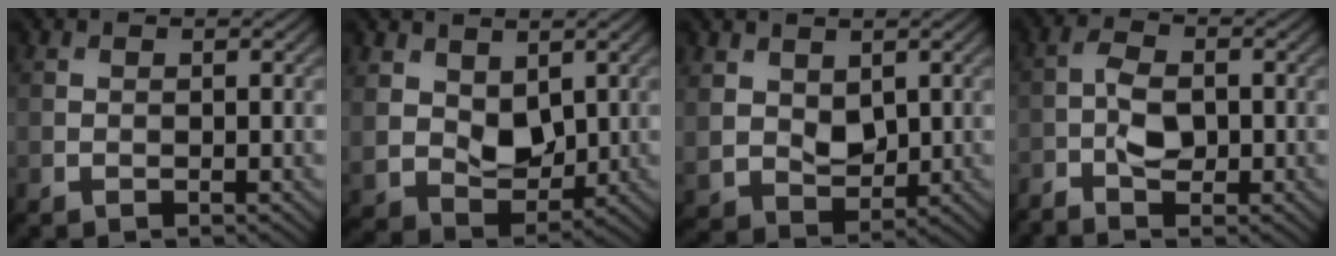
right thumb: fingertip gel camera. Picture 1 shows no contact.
{"total": 6.5, "force": [2.2, 4.5, 4.0], "torque": [-0.100, -0.015, 0.046]}
{"total": 5.1, "force": [1.8, 3.7, 3.0], "torque": [-0.078, -0.010, 0.041]}
{"total": 3.8, "force": [-1.5, 1.7, 3.0], "torque": [-0.064, 0.004, -0.037]}